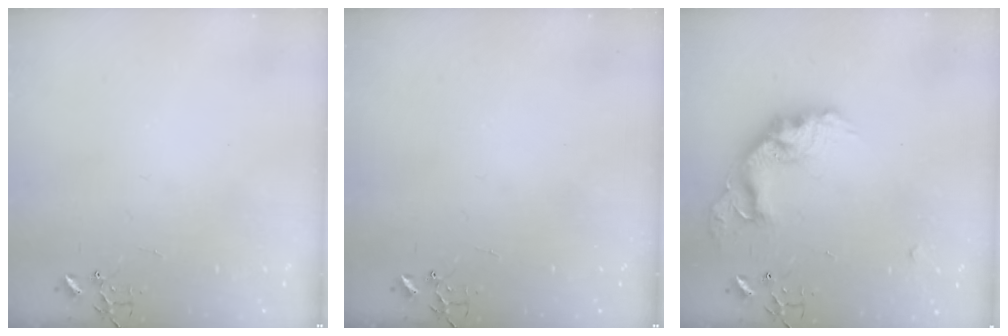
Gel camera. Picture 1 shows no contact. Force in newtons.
{"total": 0.0}
{"total": 17.2, "press": 17.2, "slide": 1.2}